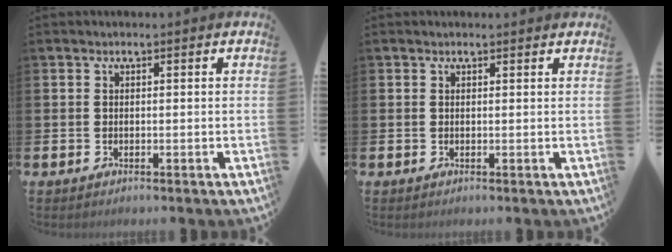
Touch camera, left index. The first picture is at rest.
{"total": 0.5, "force": [0.5, 0.1, 0.1], "torque": [0.007, -0.002, 0.008]}